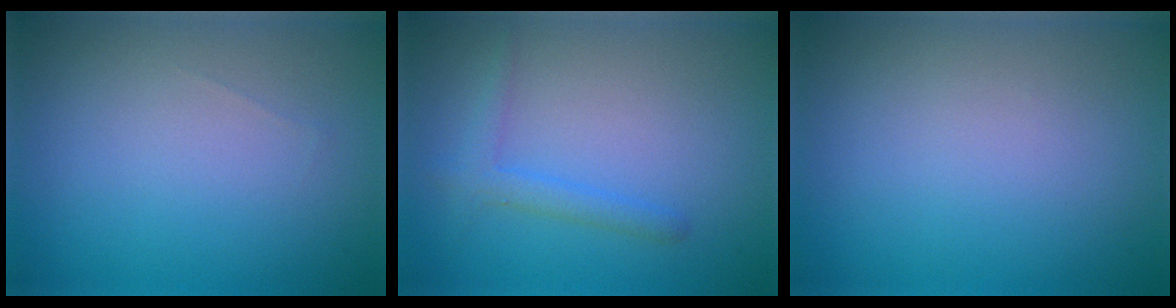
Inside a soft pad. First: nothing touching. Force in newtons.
{"total": 1.9, "press": 1.9, "slide": 0.1}
{"total": 0.0}